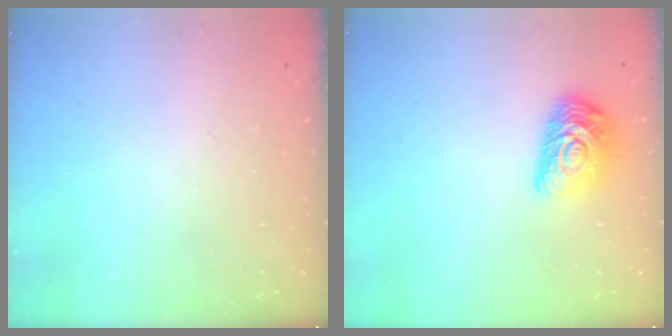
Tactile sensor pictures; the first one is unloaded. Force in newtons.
{"total": 11.6, "press": 11.5, "slide": 1.0}